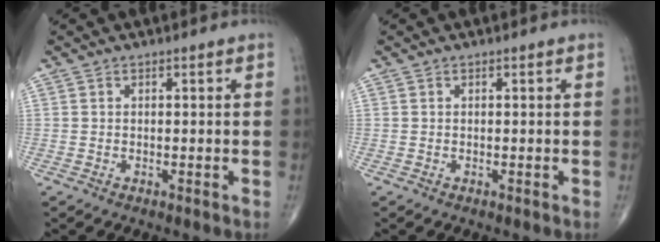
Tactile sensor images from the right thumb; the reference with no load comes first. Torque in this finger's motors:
{"motor_torque": [-0.02, 0.02, -0.12, -0.04, 0.00]}